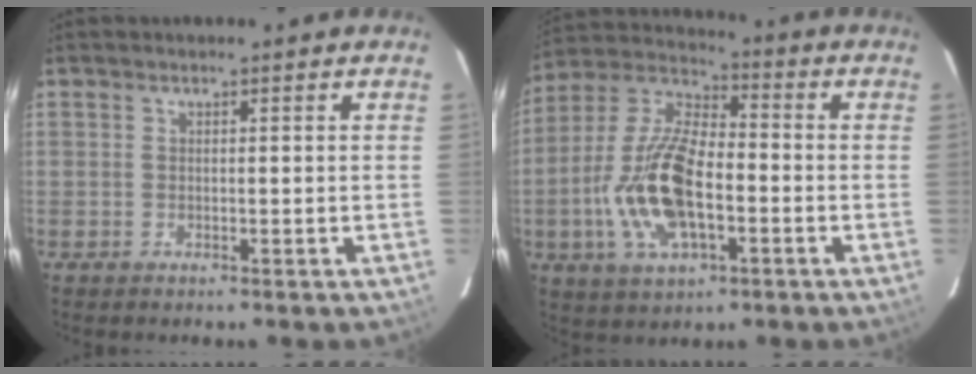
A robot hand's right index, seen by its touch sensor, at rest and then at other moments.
{"total": 15.9, "force": [-4.3, 7.2, 13.6], "torque": [-0.286, 0.002, -0.084]}